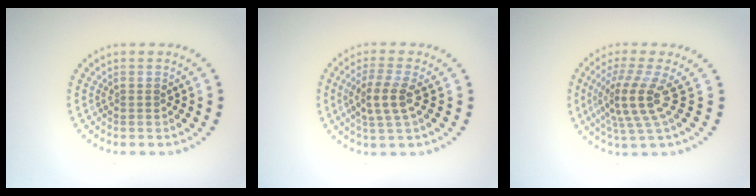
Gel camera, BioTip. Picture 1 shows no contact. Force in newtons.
{"total": 2.9, "press": 2.5, "slide": 1.4}
{"total": 3.9, "press": 2.7, "slide": 2.8}